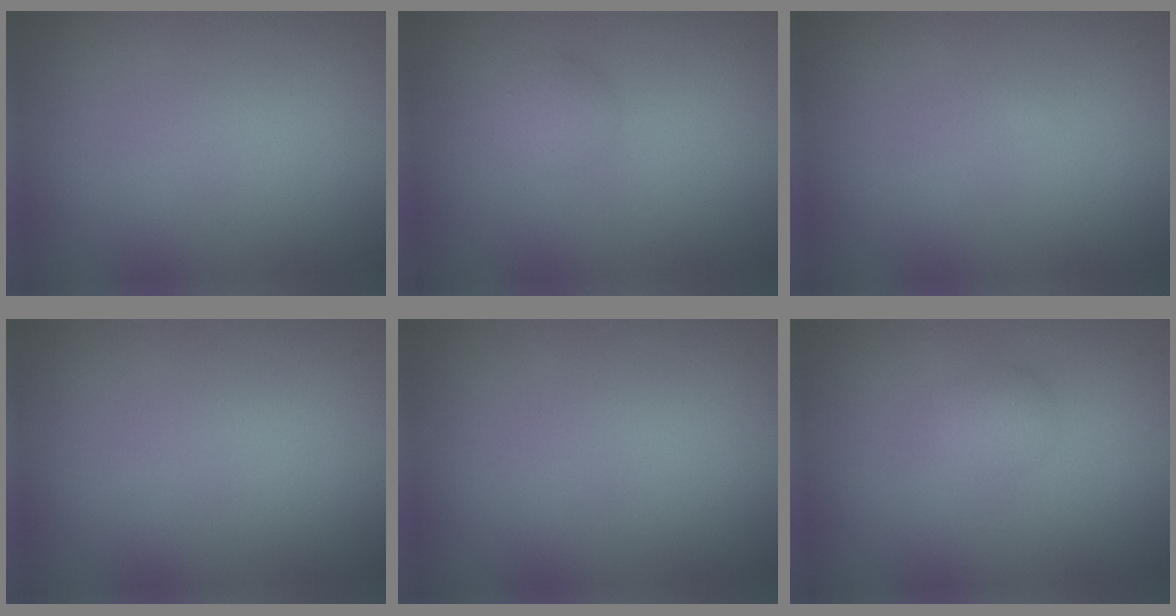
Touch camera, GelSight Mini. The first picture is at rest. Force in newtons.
{"total": 1.7, "press": 1.7, "slide": 0.1}
{"total": 0.0}
{"total": 0.0}
{"total": 0.0}
{"total": 1.3, "press": 1.3, "slide": 0.0}